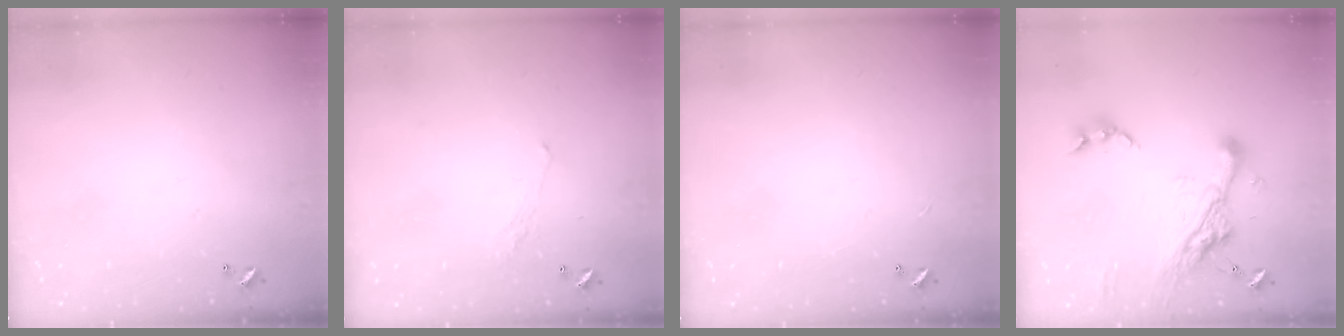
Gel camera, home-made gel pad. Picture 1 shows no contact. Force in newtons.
{"total": 0.9, "press": 0.4, "slide": 0.8}
{"total": 0.0}
{"total": 14.0, "press": 13.9, "slide": 1.7}